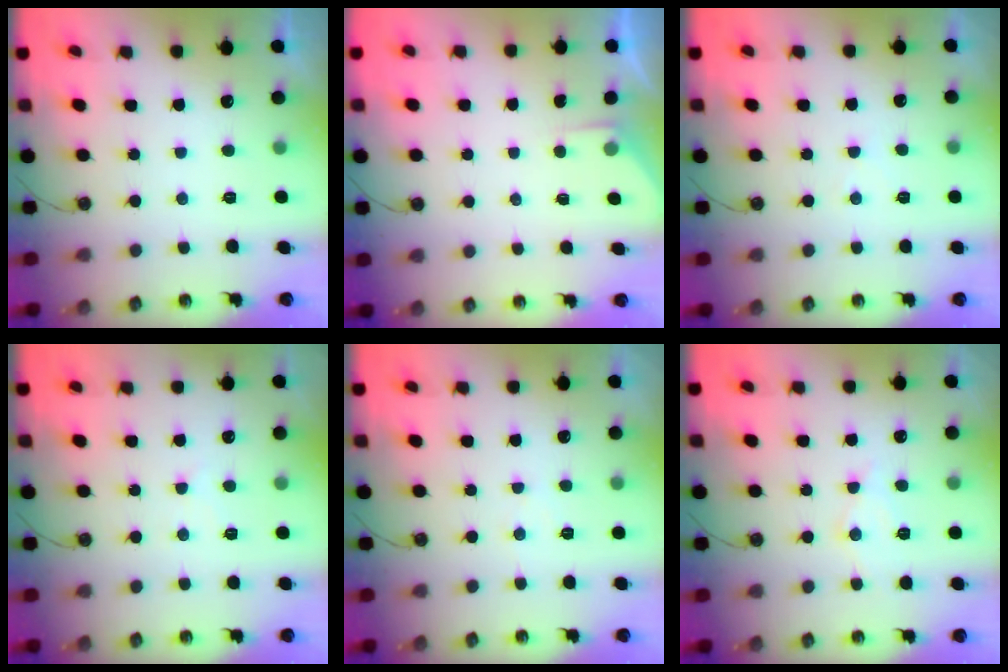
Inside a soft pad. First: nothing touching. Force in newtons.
{"total": 2.1, "press": 2.0, "slide": 0.3}
{"total": 2.5, "press": 2.5, "slide": 0.4}
{"total": 4.8, "press": 4.8, "slide": 0.7}
{"total": 3.4, "press": 3.3, "slide": 0.5}
{"total": 7.2, "press": 7.2, "slide": 0.6}